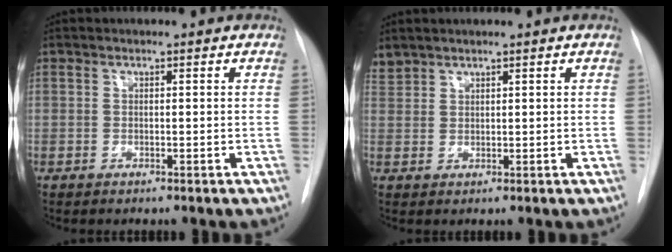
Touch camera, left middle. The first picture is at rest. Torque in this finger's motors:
{"motor_torque": [0.02, -0.14, -0.01, -0.01]}